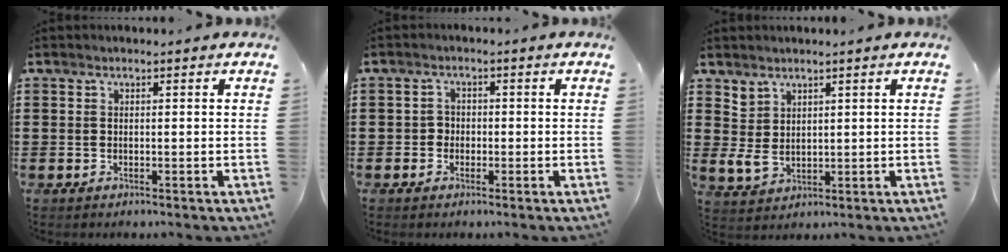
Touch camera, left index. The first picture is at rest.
{"total": 1.8, "force": [-0.8, 1.6, 0.4], "torque": [-0.014, 0.005, -0.019]}
{"total": 3.6, "force": [1.9, 2.6, 1.7], "torque": [-0.046, -0.004, 0.038]}